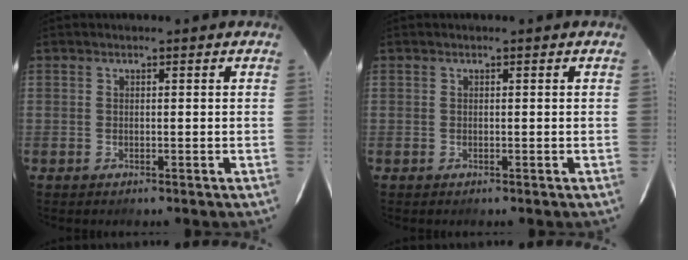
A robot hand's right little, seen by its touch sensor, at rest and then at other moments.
{"total": 0.0}